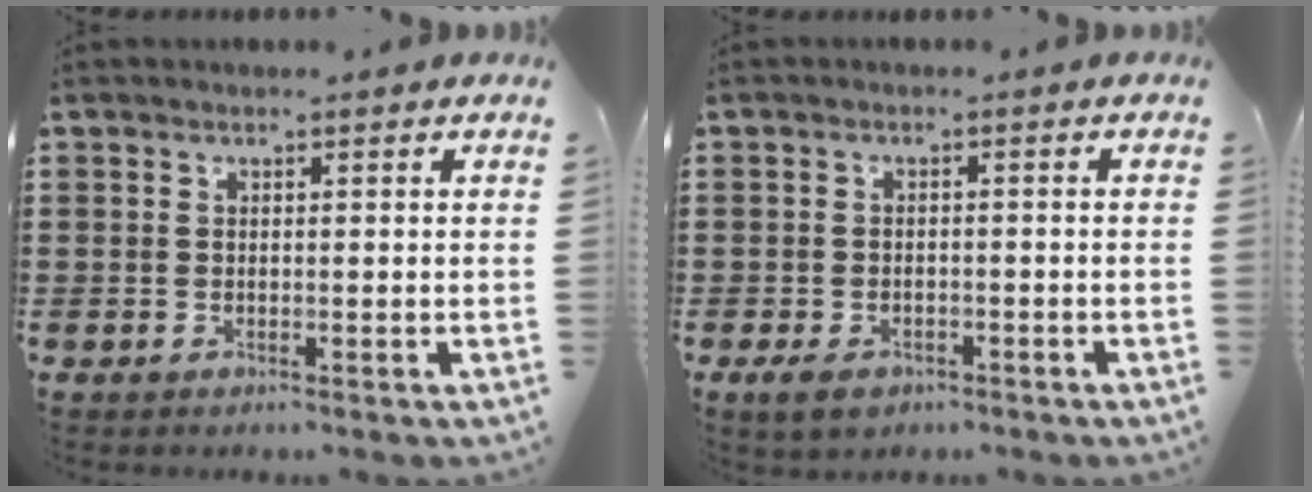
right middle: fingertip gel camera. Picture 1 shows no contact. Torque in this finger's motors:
{"motor_torque": [0.94, -0.46, 0.05, 0.06]}